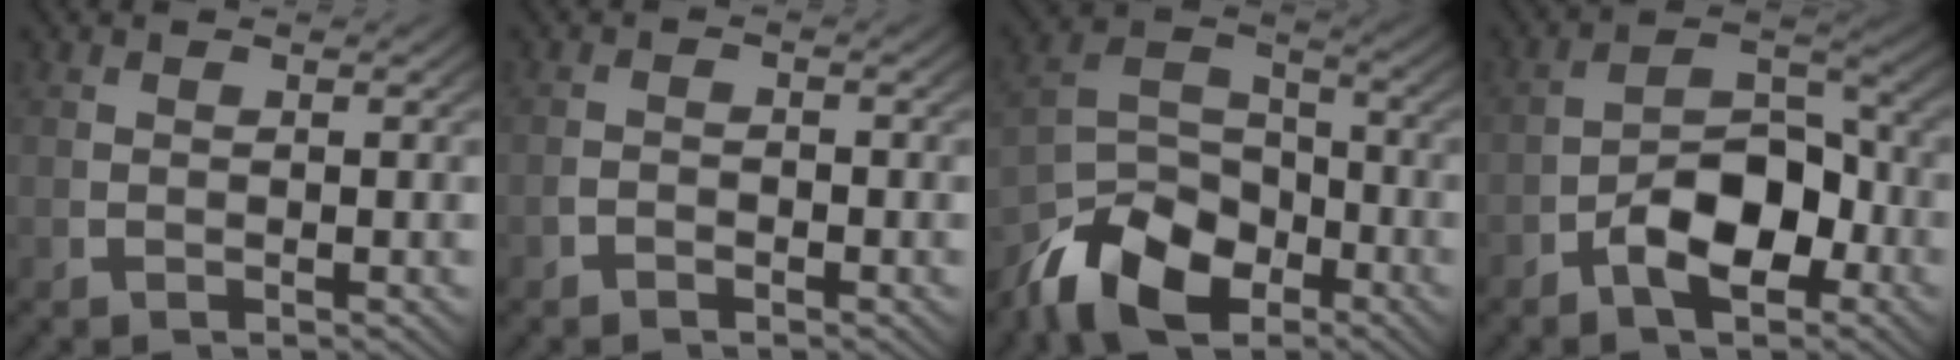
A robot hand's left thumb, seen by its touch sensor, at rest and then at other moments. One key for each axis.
{"total": 0.9, "fx": -0.8, "fy": 0.4, "fz": 0.1, "tx": -0.001, "ty": -0.003, "tz": -0.017}
{"total": 9.3, "fx": -3.4, "fy": 6.4, "fz": 5.9, "tx": -0.103, "ty": -0.022, "tz": -0.057}
{"total": 7.0, "fx": -1.9, "fy": 4.0, "fz": 5.4, "tx": -0.086, "ty": -0.014, "tz": -0.031}